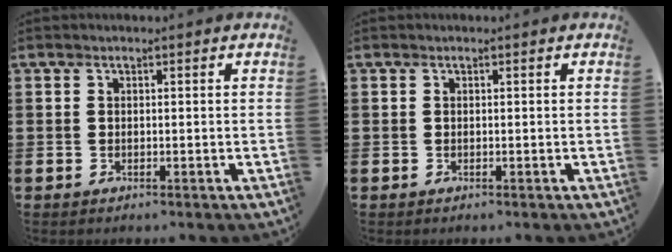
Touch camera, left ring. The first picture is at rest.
{"total": 0.0}